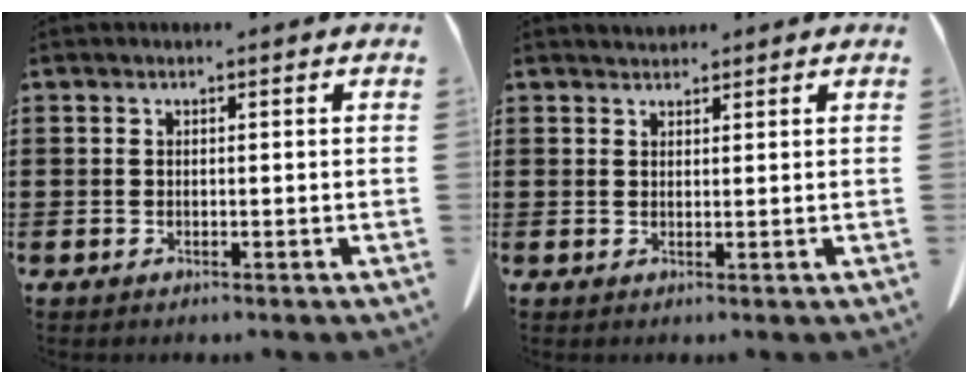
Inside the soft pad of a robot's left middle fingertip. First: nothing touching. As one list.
[{"total": 1.4, "force": [1.3, 0.5, -0.1], "torque": [-0.002, 0.004, 0.025]}]